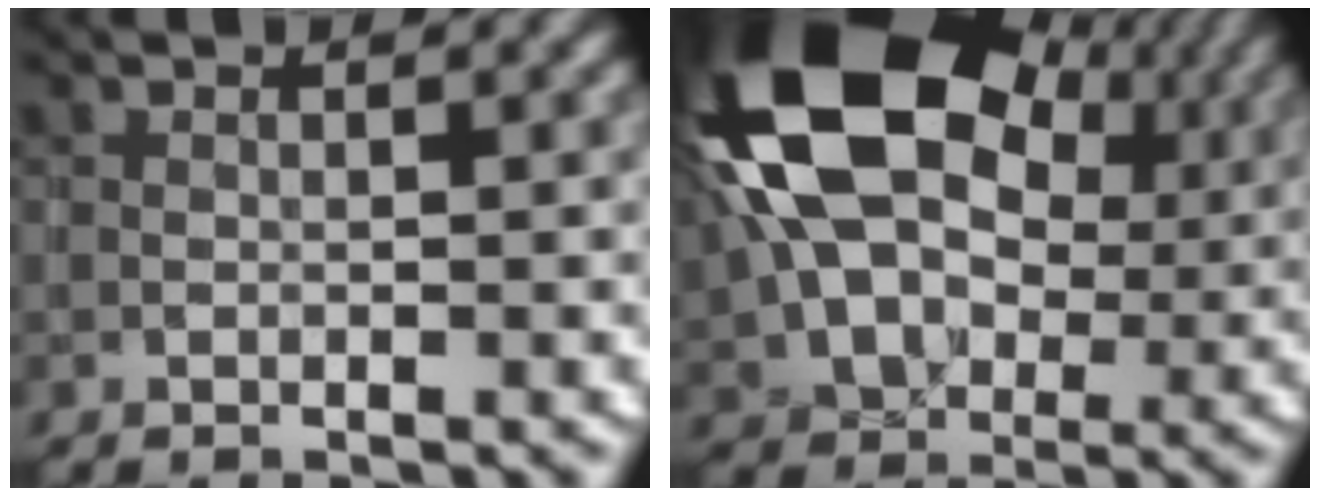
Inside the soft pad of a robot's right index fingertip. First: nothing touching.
{"total": 19.0, "force": [4.4, 13.0, 13.1], "torque": [-0.222, 0.024, 0.077]}